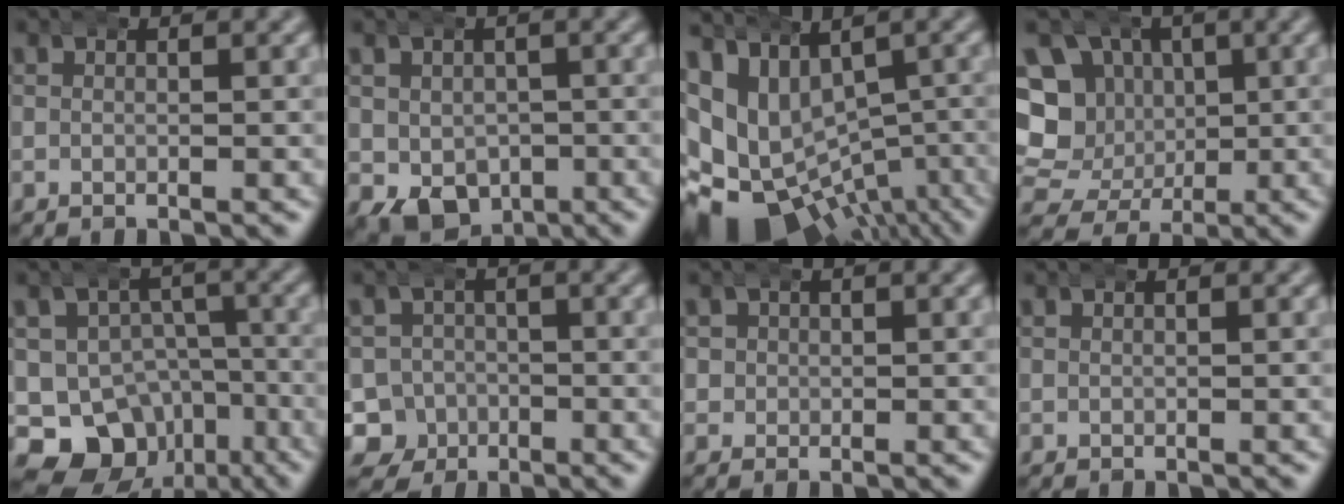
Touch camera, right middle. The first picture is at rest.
{"total": 7.2, "force": [-2.5, 6.1, 3.0], "torque": [-0.052, -0.050, -0.017]}
{"total": 18.3, "force": [-5.7, 14.9, 8.9], "torque": [-0.215, -0.084, -0.077]}
{"total": 14.9, "force": [1.6, 13.6, 5.8], "torque": [-0.128, -0.032, 0.020]}
{"total": 16.7, "force": [-6.2, 14.5, 5.6], "torque": [-0.124, -0.088, -0.087]}
{"total": 9.5, "force": [-3.8, 8.5, 1.9], "torque": [-0.053, -0.049, -0.057]}
{"total": 1.9, "force": [0.4, 1.9, 0.2], "torque": [-0.016, -0.007, 0.009]}
{"total": 0.0}